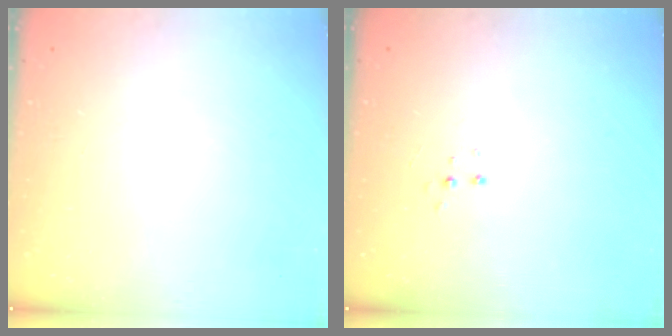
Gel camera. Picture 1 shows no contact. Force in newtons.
{"total": 4.2, "press": 4.2, "slide": 0.5}